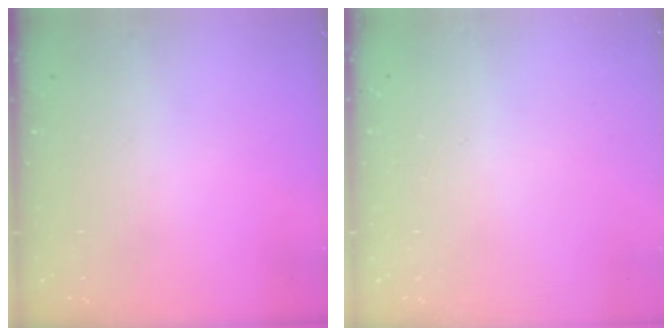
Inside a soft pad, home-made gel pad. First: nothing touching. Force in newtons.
{"total": 2.6, "press": 2.6, "slide": 0.2}